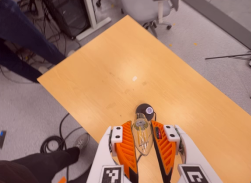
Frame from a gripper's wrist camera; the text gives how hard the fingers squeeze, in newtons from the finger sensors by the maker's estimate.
{"total": 11.5, "left": 11.7, "right": 11.2}